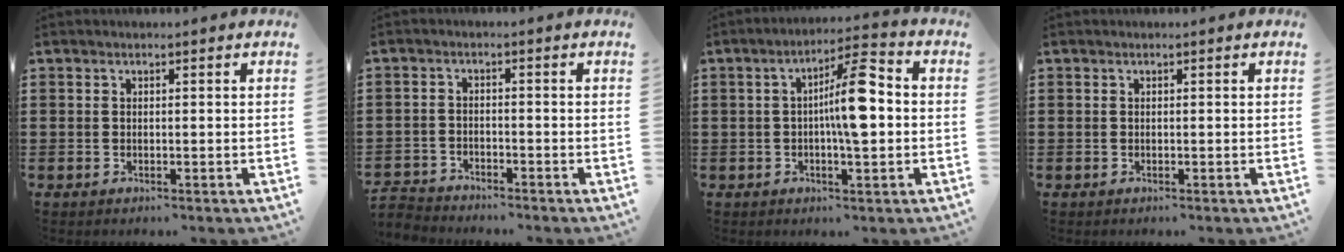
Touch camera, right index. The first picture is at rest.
{"total": 2.7, "force": [-2.6, 0.4, -0.2], "torque": [-0.004, 0.001, -0.058]}
{"total": 9.0, "force": [0.1, 2.4, 8.7], "torque": [-0.140, 0.008, -0.005]}
{"total": 0.0}